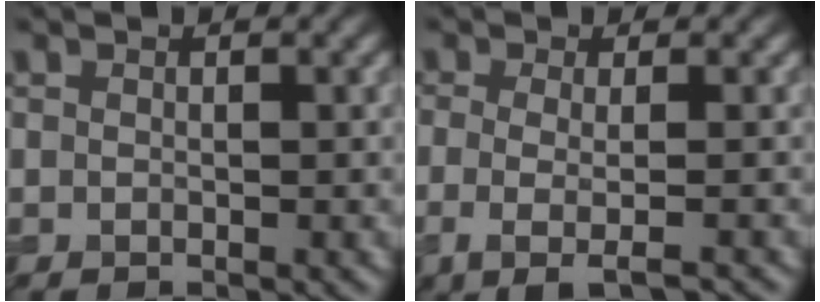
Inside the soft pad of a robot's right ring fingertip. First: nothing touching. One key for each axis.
{"total": 3.6, "fx": -1.0, "fy": 1.1, "fz": 3.3, "tx": -0.052, "ty": -0.011, "tz": -0.022}